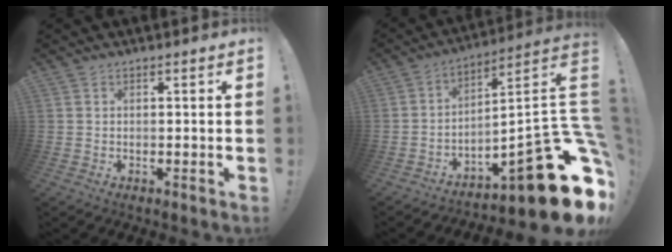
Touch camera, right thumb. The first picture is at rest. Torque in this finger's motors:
{"motor_torque": [2.97, 2.03, 0.98, -1.79, 0.43]}